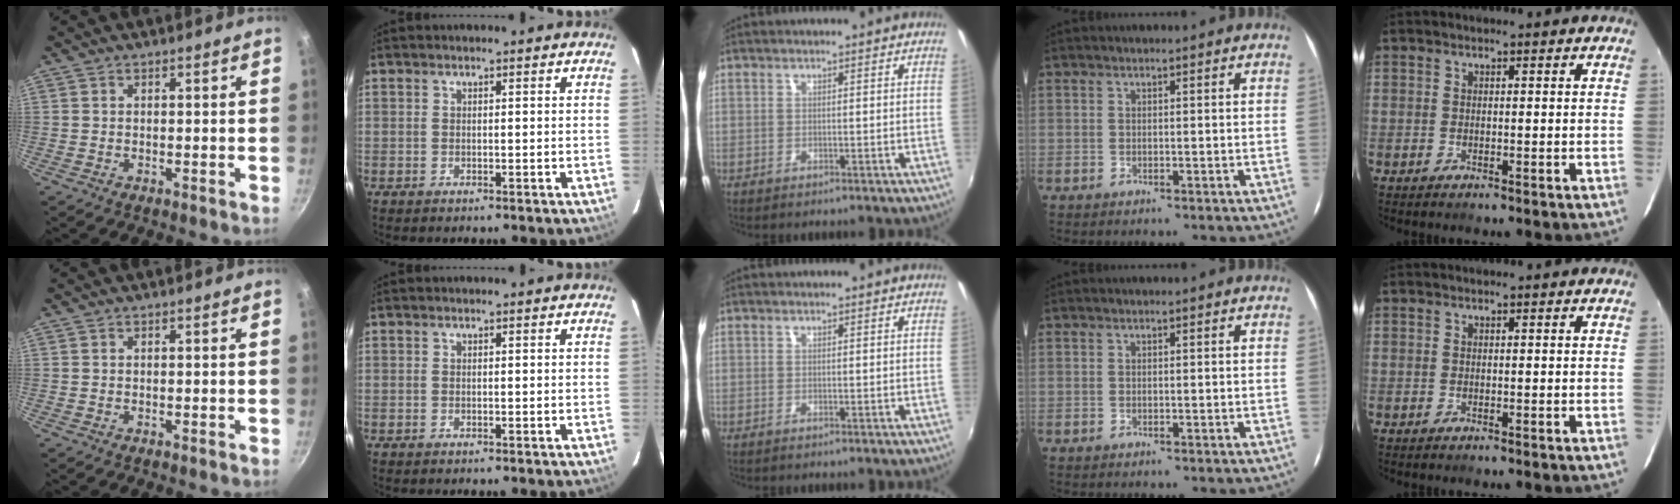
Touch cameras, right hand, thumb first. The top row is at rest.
{}